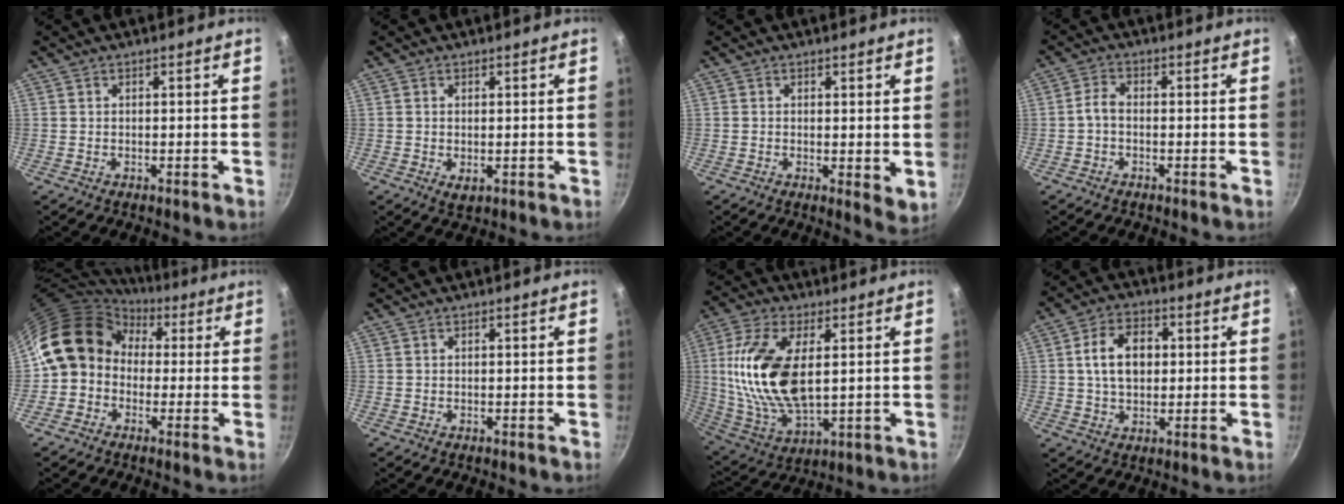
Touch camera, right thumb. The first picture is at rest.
{"total": 2.2, "force": [-0.1, 1.3, 1.7], "torque": [-0.027, -0.007, 0.001]}
{"total": 3.6, "force": [0.6, 1.6, 3.1], "torque": [-0.041, -0.010, 0.009]}
{"total": 2.6, "force": [-0.9, 1.4, 2.0], "torque": [-0.044, 0.016, -0.025]}
{"total": 12.1, "force": [1.6, 10.2, 6.2], "torque": [-0.078, 0.030, 0.002]}
{"total": 0.0}
{"total": 18.6, "force": [2.9, 9.2, 15.9], "torque": [-0.312, -0.009, 0.060]}
{"total": 9.5, "force": [1.3, 6.5, 6.8], "torque": [-0.098, 0.011, 0.016]}